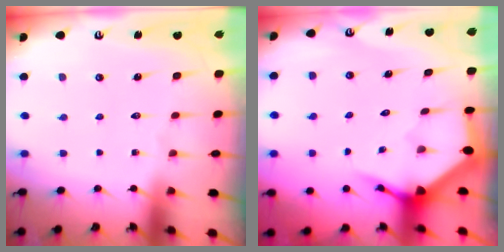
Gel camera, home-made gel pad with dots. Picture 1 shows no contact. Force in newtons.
{"total": 3.7, "press": 3.7, "slide": 0.5}